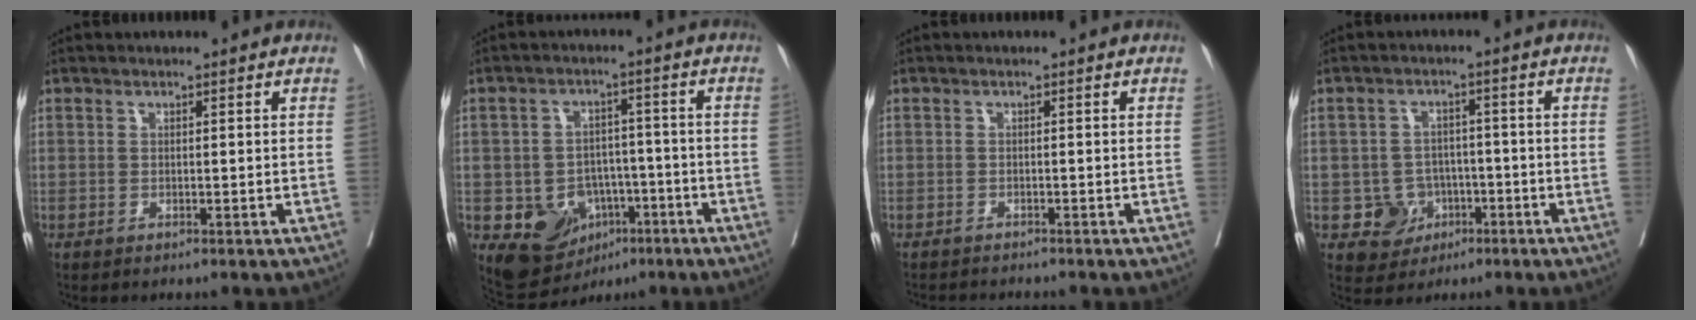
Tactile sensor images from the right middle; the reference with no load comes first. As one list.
[{"total": 9.2, "force": [-3.7, 7.5, 3.8], "torque": [-0.059, 0.017, -0.047]}, {"total": 3.0, "force": [-2.9, 0.2, 0.7], "torque": [-0.009, -0.009, -0.043]}, {"total": 5.4, "force": [-2.0, 5.0, 0.8], "torque": [-0.004, 0.012, -0.023]}]